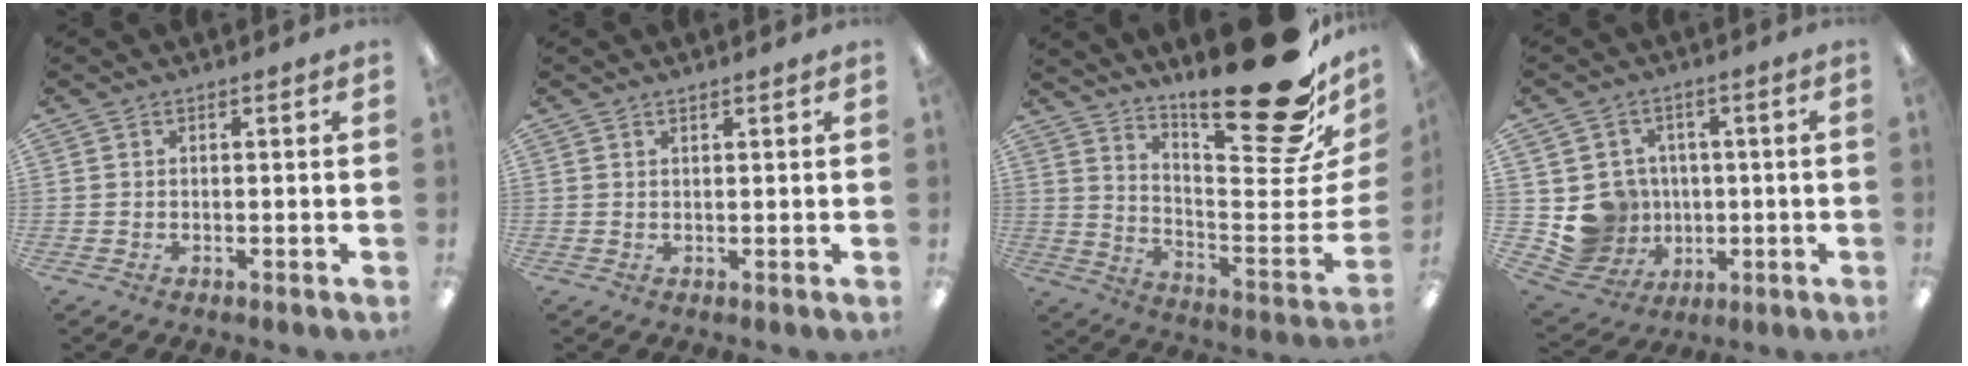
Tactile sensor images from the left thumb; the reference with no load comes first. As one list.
[{"total": 0.9, "force": [0.8, 0.0, 0.3], "torque": [-0.007, -0.001, 0.015]}, {"total": 27.3, "force": [19.2, 7.2, 18.0], "torque": [-0.233, -0.139, 0.309]}, {"total": 8.8, "force": [0.3, 8.8, 1.1], "torque": [-0.048, -0.002, 0.023]}]